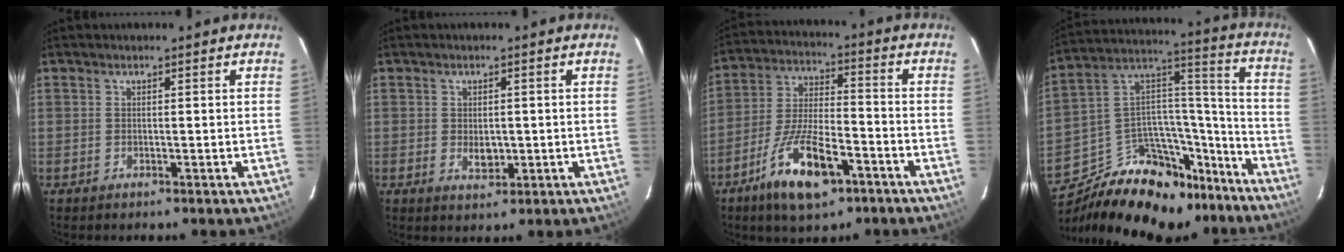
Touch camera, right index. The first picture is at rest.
{"total": 3.2, "force": [-0.5, 2.2, 2.2], "torque": [-0.037, -0.003, -0.005]}
{"total": 13.8, "force": [-7.7, 4.9, 10.4], "torque": [-0.217, -0.010, -0.137]}
{"total": 25.7, "force": [-19.4, 13.0, 10.7], "torque": [-0.198, 0.082, -0.273]}